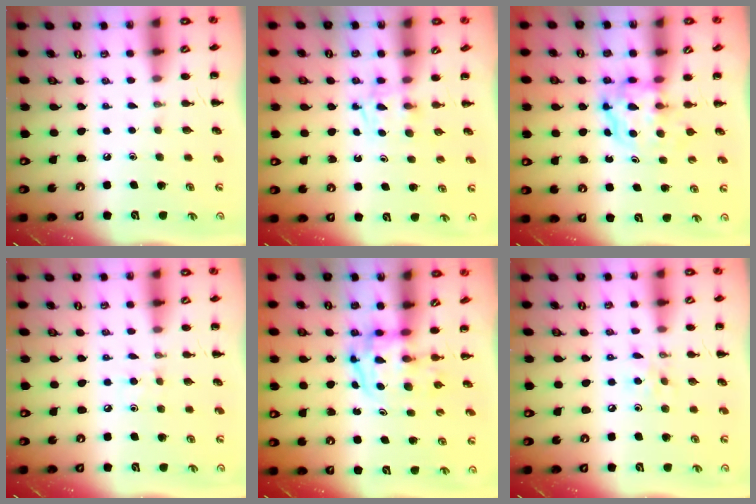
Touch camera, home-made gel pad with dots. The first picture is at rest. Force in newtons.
{"total": 2.7, "press": 2.4, "slide": 1.1}
{"total": 3.9, "press": 3.9, "slide": 0.4}
{"total": 4.0, "press": 3.8, "slide": 1.3}
{"total": 3.8, "press": 3.8, "slide": 0.6}
{"total": 3.7, "press": 3.6, "slide": 0.8}